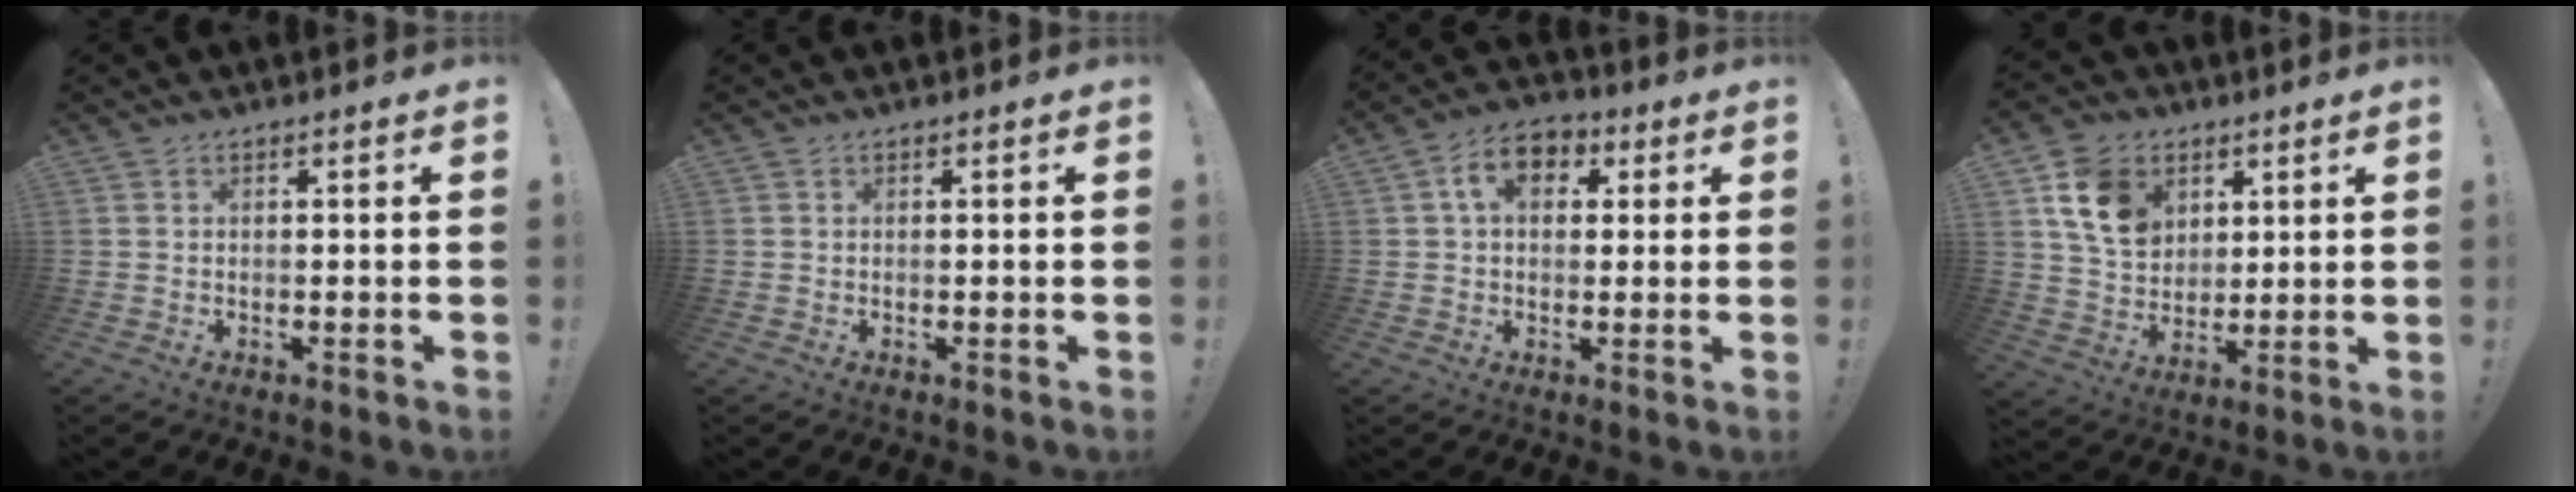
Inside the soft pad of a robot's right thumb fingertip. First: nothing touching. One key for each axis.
{"total": 0.0}
{"total": 9.7, "fx": 2.9, "fy": 6.7, "fz": 6.3, "tx": -0.099, "ty": 0.011, "tz": 0.054}
{"total": 14.0, "fx": 6.2, "fy": 10.6, "fz": 6.8, "tx": -0.117, "ty": -0.010, "tz": 0.127}